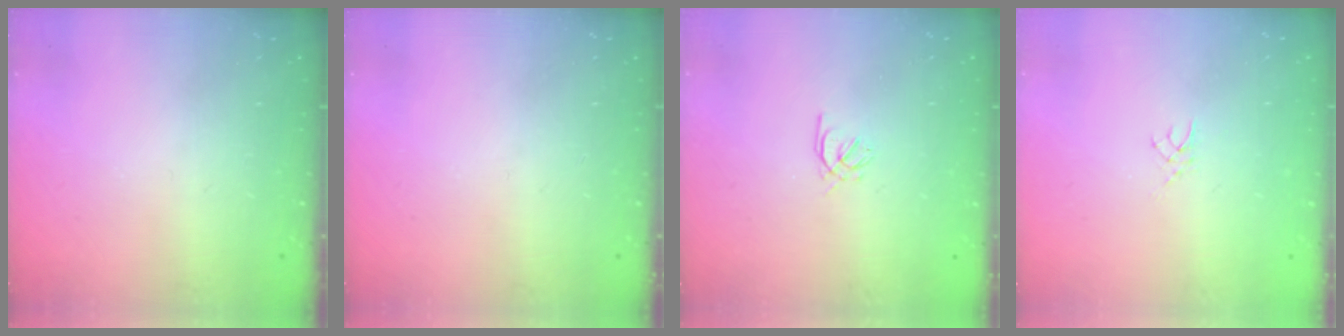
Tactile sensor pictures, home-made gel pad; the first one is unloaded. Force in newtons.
{"total": 0.0}
{"total": 0.9, "press": 0.8, "slide": 0.4}
{"total": 2.1, "press": 2.1, "slide": 0.3}